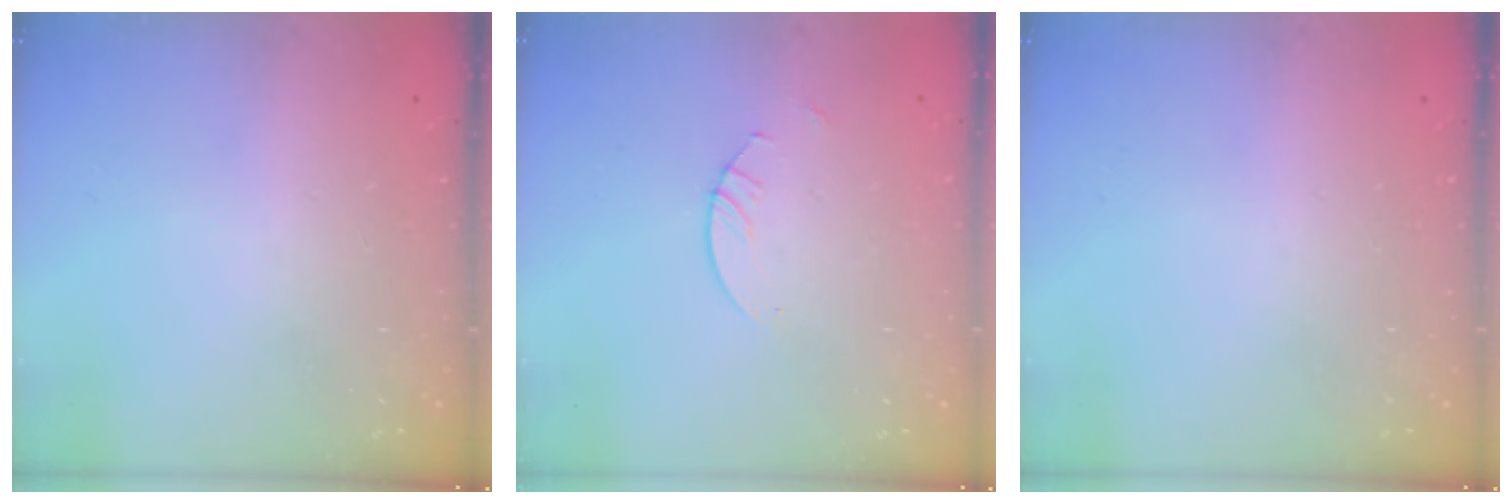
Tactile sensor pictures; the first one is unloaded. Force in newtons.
{"total": 2.7, "press": 2.7, "slide": 0.2}
{"total": 0.0}